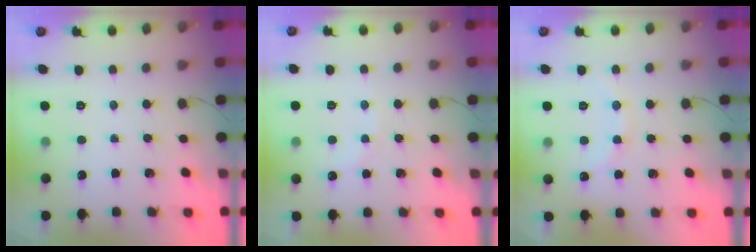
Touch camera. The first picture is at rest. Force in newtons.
{"total": 3.9, "press": 3.7, "slide": 1.1}
{"total": 8.6, "press": 8.4, "slide": 1.5}